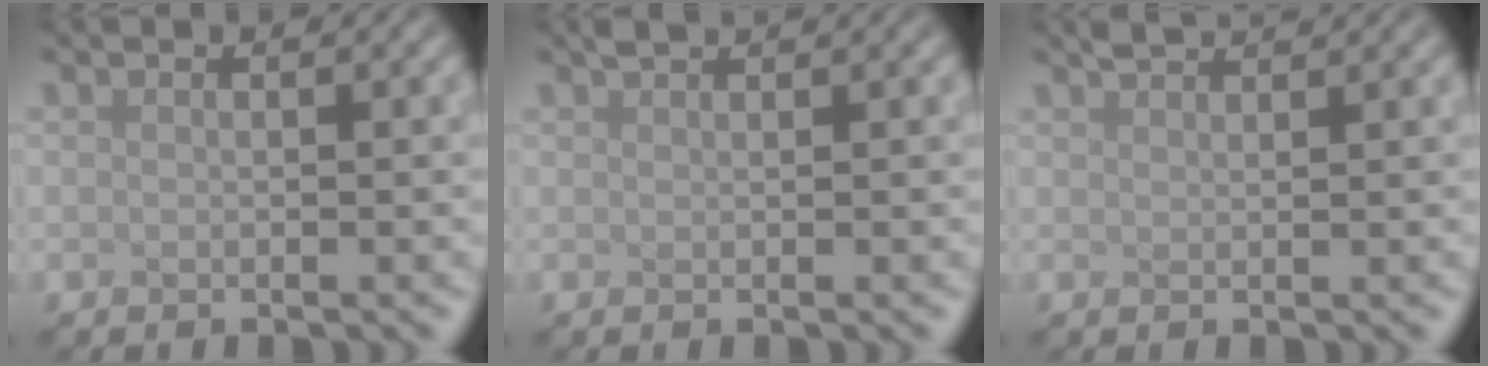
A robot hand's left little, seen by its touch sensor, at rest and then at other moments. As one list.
[{"total": 1.4, "force": [1.2, 0.2, 0.7], "torque": [-0.006, 0.006, 0.009]}, {"total": 2.6, "force": [2.3, 0.5, 1.2], "torque": [-0.003, 0.016, 0.014]}]